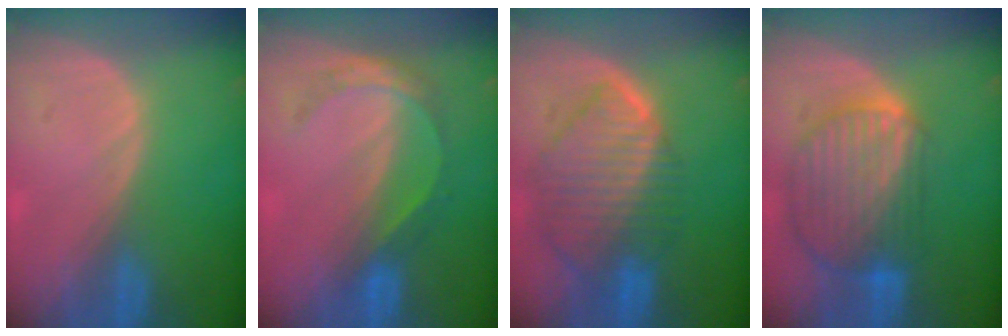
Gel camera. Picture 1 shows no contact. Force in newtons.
{"total": 5.2, "press": 4.6, "slide": 2.5}
{"total": 10.3, "press": 8.8, "slide": 5.3}
{"total": 10.4, "press": 8.9, "slide": 5.4}